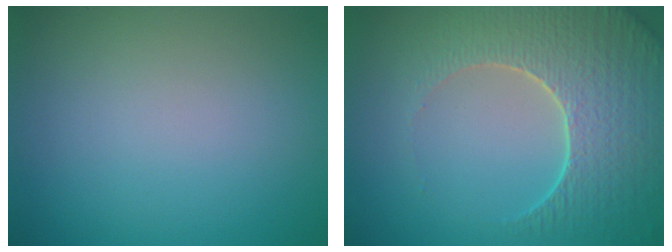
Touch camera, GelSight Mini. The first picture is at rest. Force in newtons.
{"total": 6.6, "press": 5.4, "slide": 3.8}